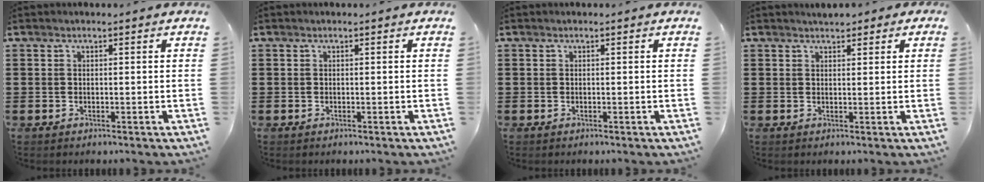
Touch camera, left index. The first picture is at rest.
{"total": 0.0}
{"total": 0.0}
{"total": 1.7, "force": [1.5, 0.7, 0.4], "torque": [-0.012, 0.006, 0.028]}